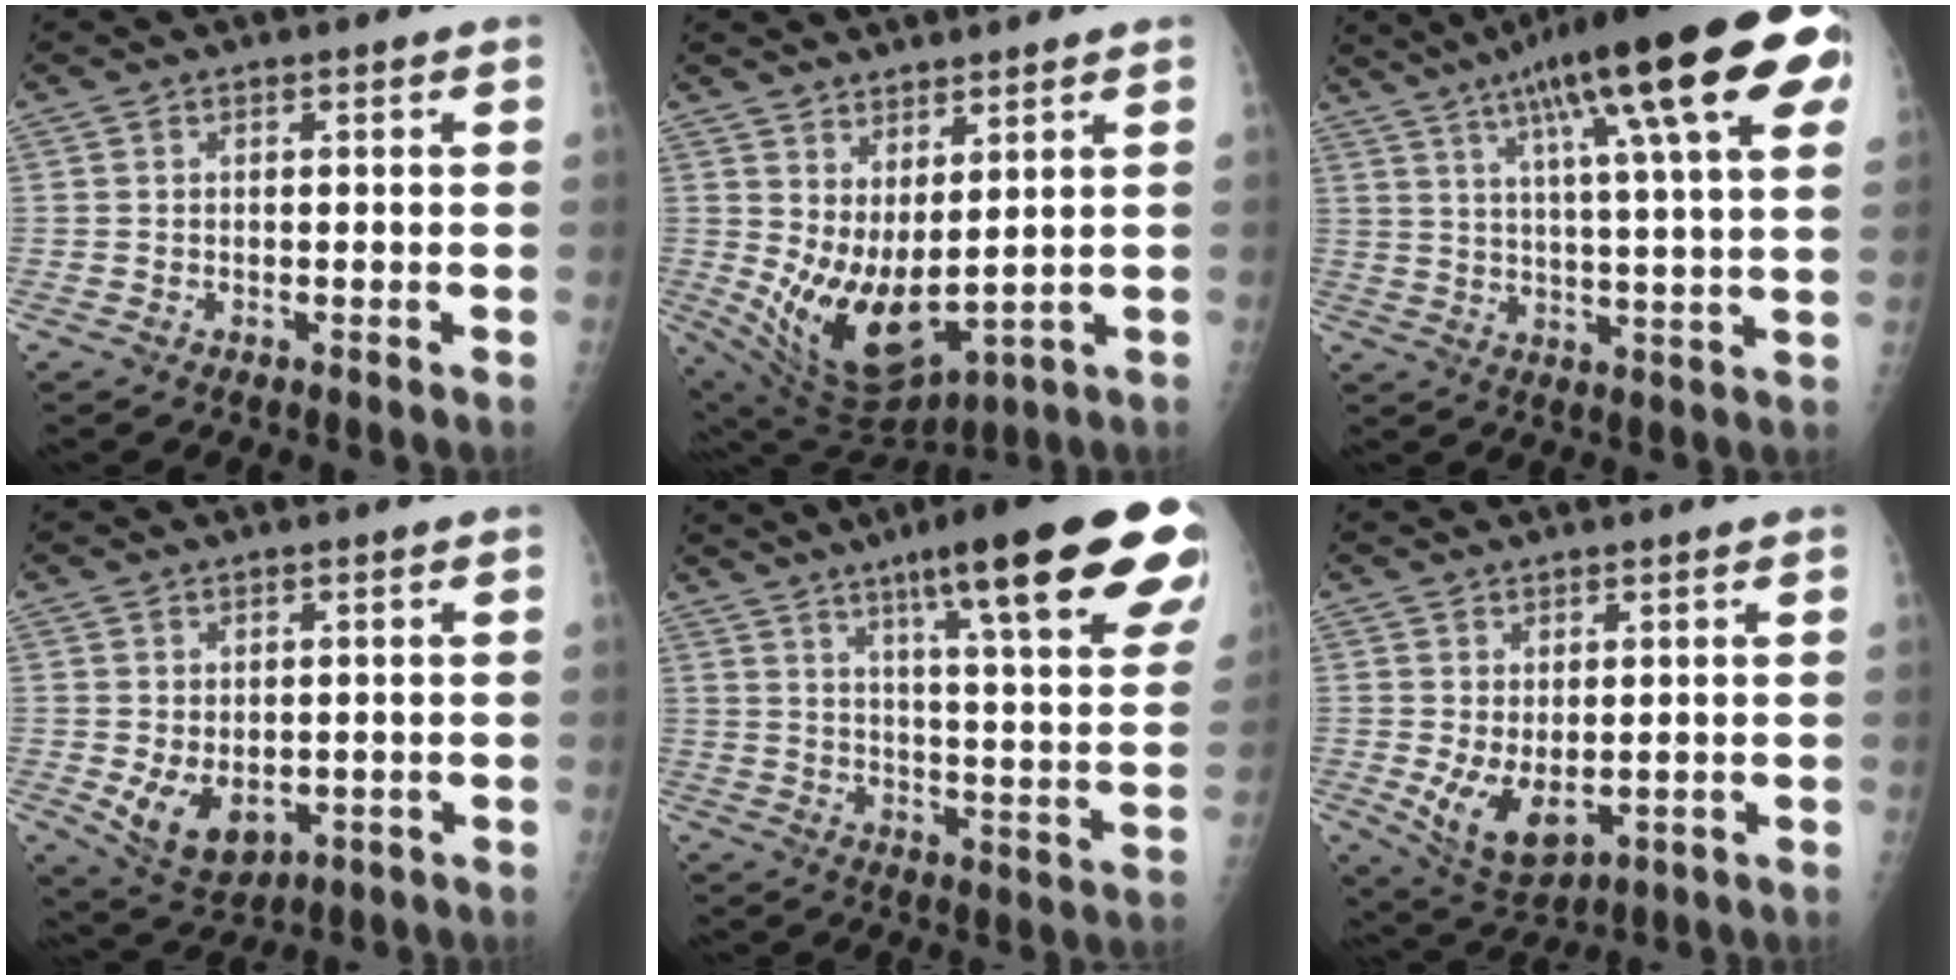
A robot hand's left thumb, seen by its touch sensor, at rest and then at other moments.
{"total": 13.5, "force": [3.1, 5.8, 11.7], "torque": [-0.213, -0.043, 0.084]}
{"total": 25.4, "force": [11.8, 5.0, 21.9], "torque": [-0.324, 0.003, 0.170]}
{"total": 7.6, "force": [-1.0, 5.1, 5.5], "torque": [-0.076, -0.013, 0.005]}
{"total": 27.4, "force": [15.0, 4.7, 22.5], "torque": [-0.307, -0.025, 0.214]}
{"total": 7.9, "force": [-0.2, 4.4, 6.6], "torque": [-0.104, -0.016, 0.018]}